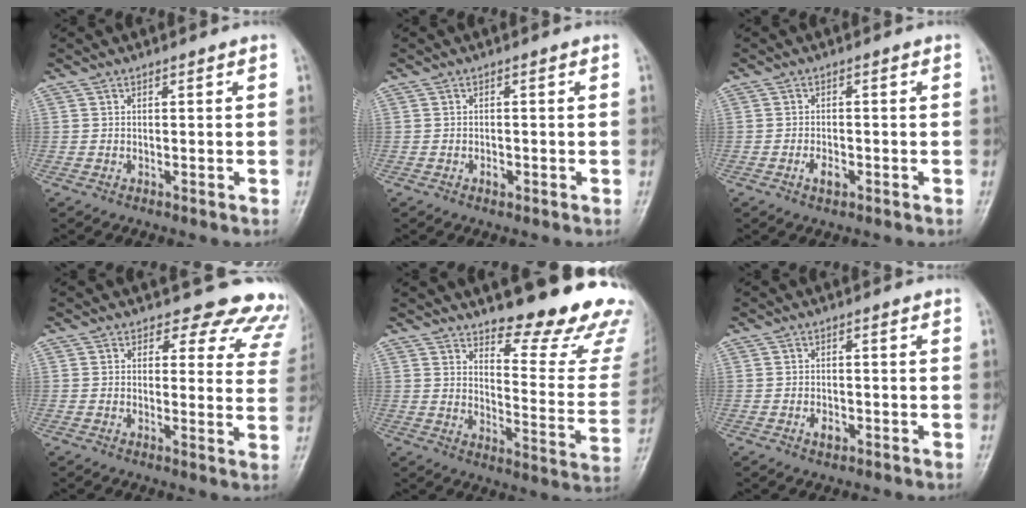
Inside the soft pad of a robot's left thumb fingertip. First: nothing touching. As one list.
[{"total": 1.2, "force": [-0.5, 0.8, 0.7], "torque": [-0.007, 0.002, -0.009]}, {"total": 2.5, "force": [-1.1, 1.4, 1.7], "torque": [-0.028, 0.003, -0.020]}, {"total": 12.8, "force": [11.2, 5.8, 2.0], "torque": [0.037, -0.073, 0.088]}, {"total": 20.6, "force": [15.6, 5.5, 12.1], "torque": [-0.114, -0.129, 0.198]}, {"total": 1.9, "force": [-0.8, 1.2, 1.2], "torque": [-0.017, 0.002, -0.013]}]